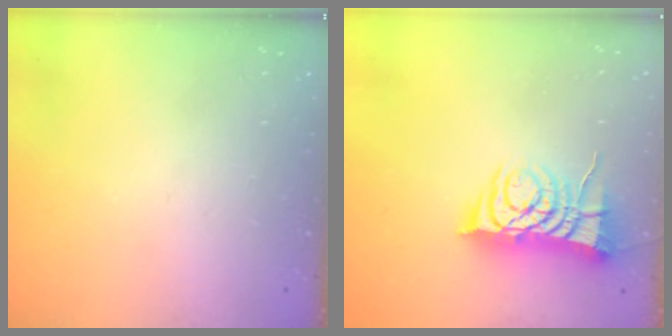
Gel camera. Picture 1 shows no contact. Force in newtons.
{"total": 9.2, "press": 9.1, "slide": 1.1}